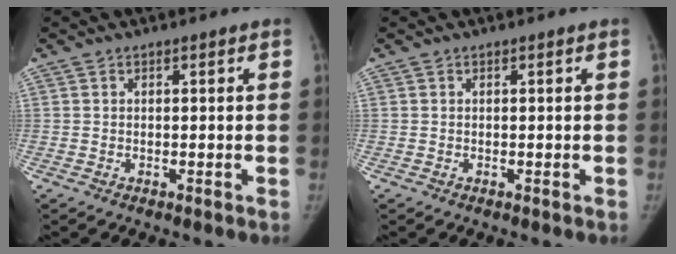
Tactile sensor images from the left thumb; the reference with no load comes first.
{"total": 0.0}